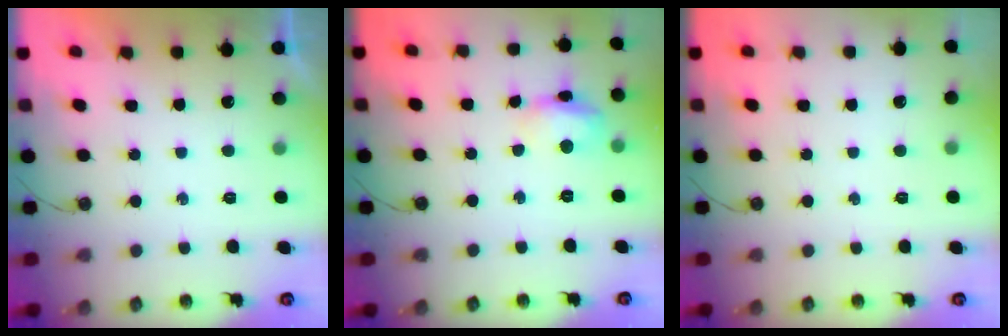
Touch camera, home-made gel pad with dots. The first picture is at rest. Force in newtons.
{"total": 10.9, "press": 10.9, "slide": 0.9}
{"total": 0.0}